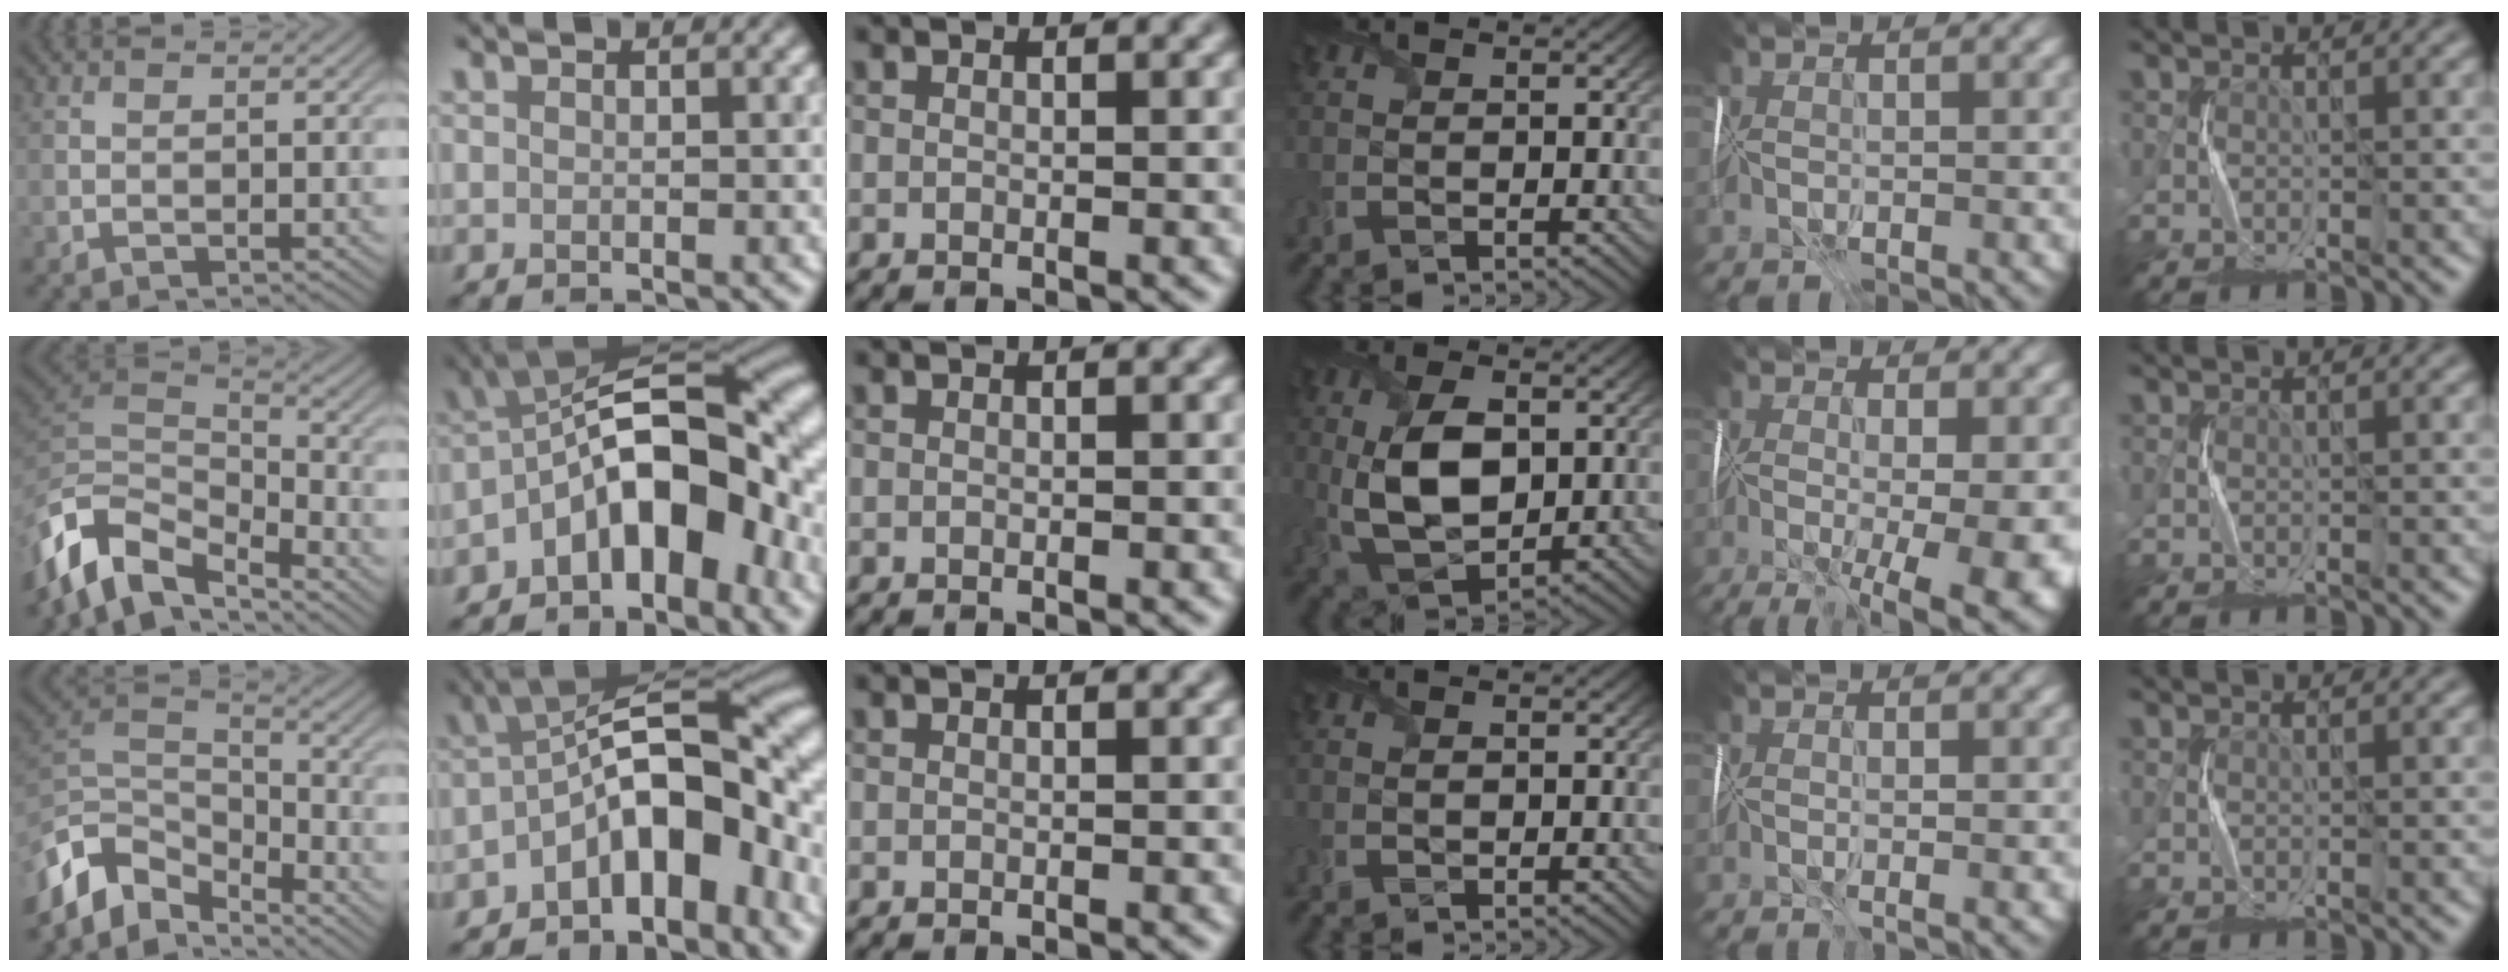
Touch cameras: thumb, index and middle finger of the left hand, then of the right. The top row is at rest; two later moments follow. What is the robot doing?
{"motion": "fold", "object": "tissue"}